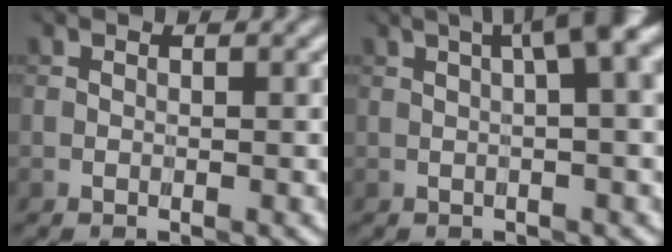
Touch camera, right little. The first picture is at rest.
{"total": 6.4, "force": [2.0, 1.6, 5.9], "torque": [-0.071, 0.024, 0.026]}